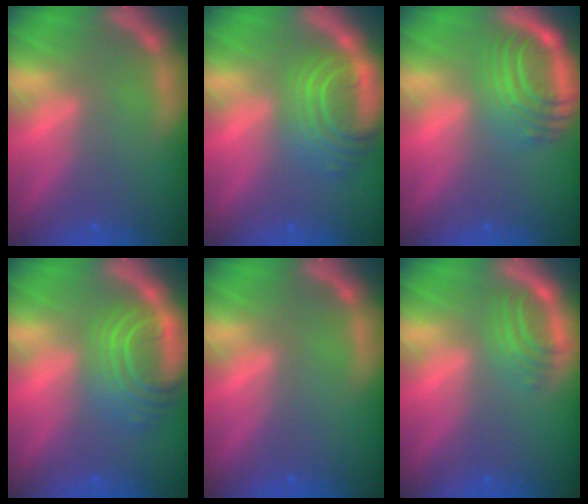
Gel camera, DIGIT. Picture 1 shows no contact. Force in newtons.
{"total": 7.0}
{"total": 7.1}
{"total": 7.0}
{"total": 0.0}
{"total": 2.9}